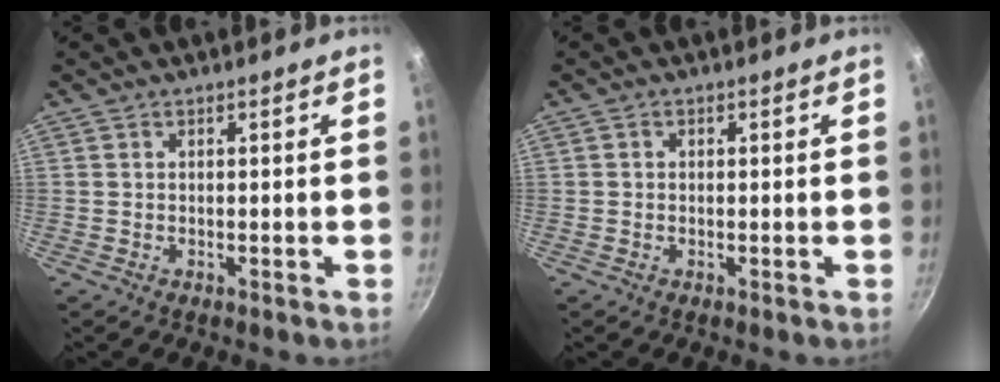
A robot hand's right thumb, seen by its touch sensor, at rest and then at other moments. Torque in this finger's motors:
{"motor_torque": [-0.42, 0.12, -0.08, 0.14, 0.06]}